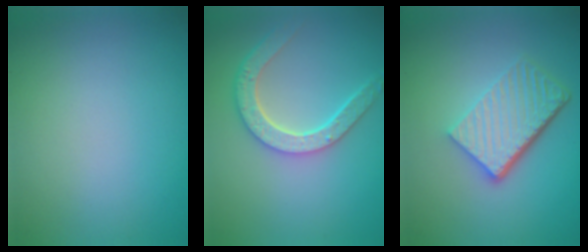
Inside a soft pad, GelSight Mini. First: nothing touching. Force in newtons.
{"total": 4.6, "press": 3.8, "slide": 2.7}
{"total": 5.7, "press": 4.0, "slide": 4.1}